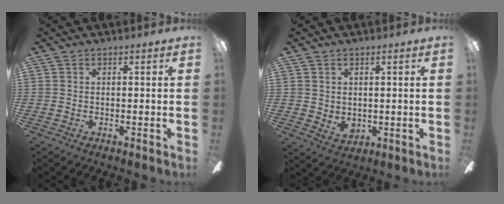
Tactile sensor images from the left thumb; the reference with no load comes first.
{"total": 3.2, "force": [1.1, 2.7, 1.3], "torque": [-0.020, -0.002, 0.021]}